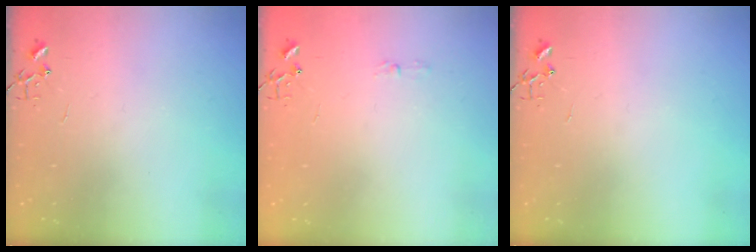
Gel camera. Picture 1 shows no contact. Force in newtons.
{"total": 2.9, "press": 2.9, "slide": 0.5}
{"total": 0.0}